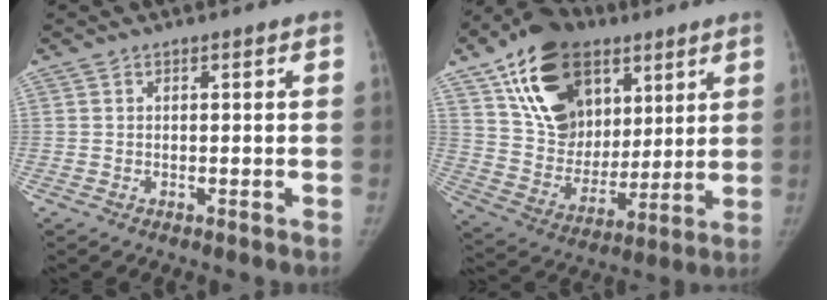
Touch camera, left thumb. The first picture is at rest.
{"total": 23.5, "force": [11.1, 16.3, 12.7], "torque": [-0.185, -0.025, 0.195]}